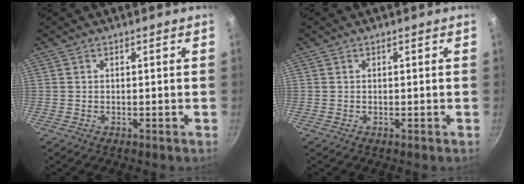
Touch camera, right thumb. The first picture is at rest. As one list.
[{"total": 0.0}]